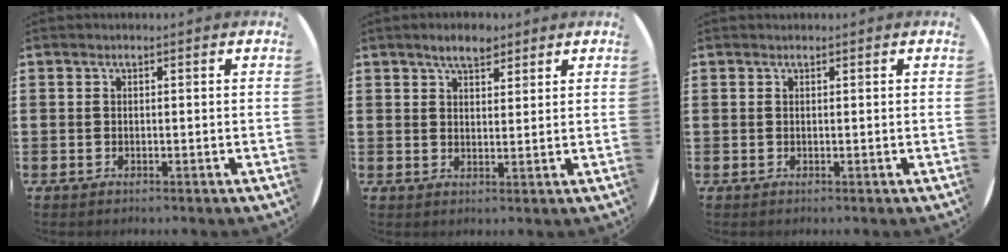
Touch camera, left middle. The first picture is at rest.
{"total": 3.8, "force": [3.0, 1.5, 1.7], "torque": [-0.029, 0.000, 0.054]}
{"total": 0.0}